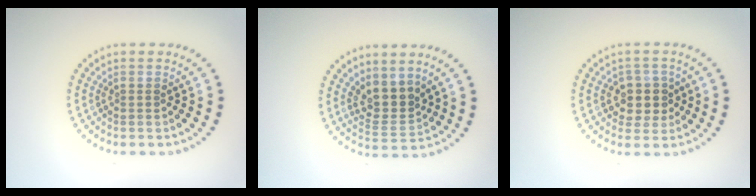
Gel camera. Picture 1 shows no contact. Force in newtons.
{"total": 3.0, "press": 2.3, "slide": 1.8}
{"total": 3.0, "press": 2.8, "slide": 1.1}